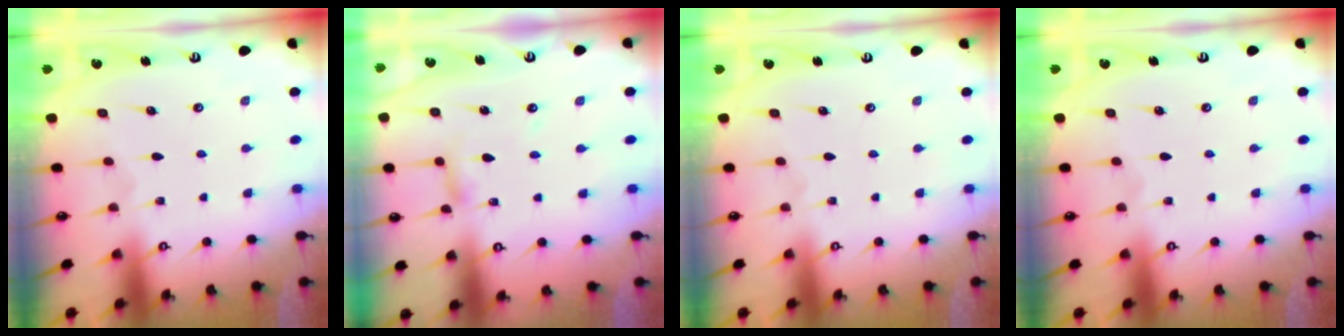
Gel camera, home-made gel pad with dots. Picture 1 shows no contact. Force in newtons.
{"total": 3.8, "press": 3.8, "slide": 0.4}
{"total": 0.0}
{"total": 0.0}